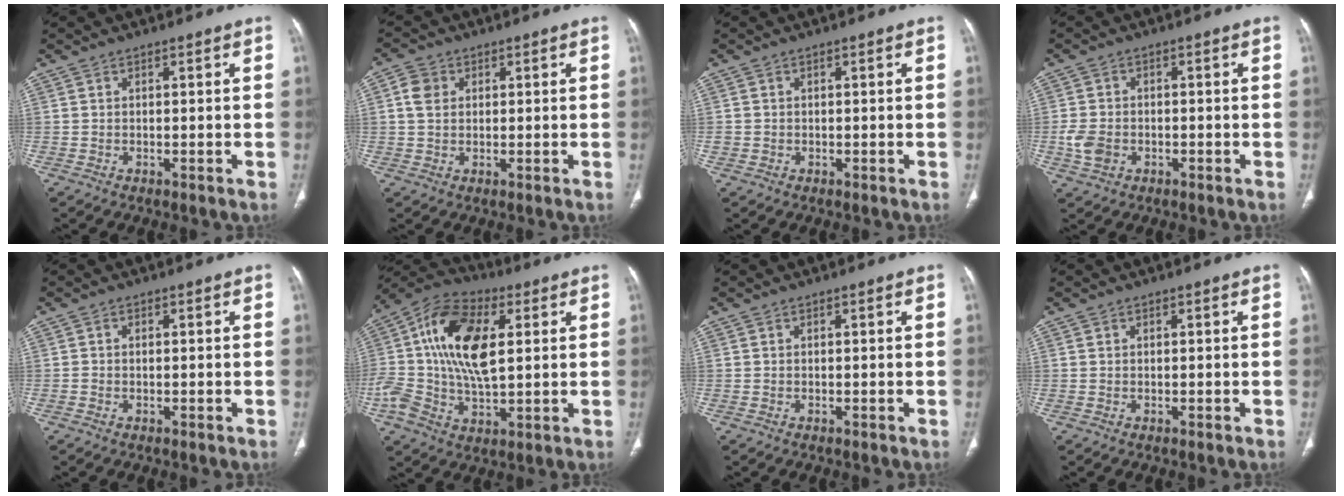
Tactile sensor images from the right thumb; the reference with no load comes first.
{"total": 4.4, "force": [1.1, 3.5, 2.4], "torque": [-0.039, 0.005, 0.019]}
{"total": 1.3, "force": [-0.1, 1.2, 0.3], "torque": [-0.005, 0.002, 0.000]}
{"total": 4.5, "force": [-1.3, 3.5, 2.6], "torque": [-0.051, 0.006, -0.023]}
{"total": 0.5, "force": [-0.1, 0.4, 0.3], "torque": [-0.007, -0.001, -0.003]}
{"total": 18.9, "force": [3.1, 10.1, 15.6], "torque": [-0.304, 0.016, 0.047]}
{"total": 0.0}
{"total": 0.0}